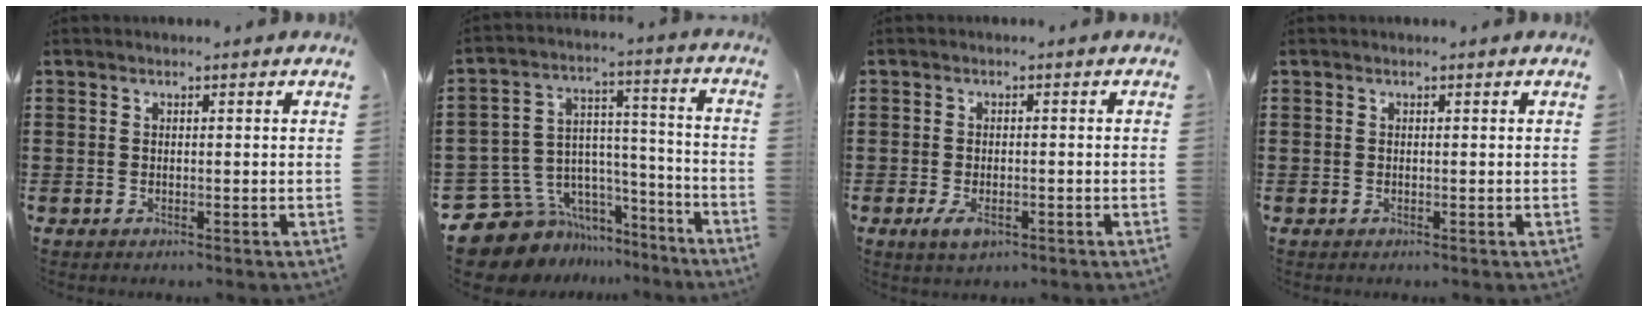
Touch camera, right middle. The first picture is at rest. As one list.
[{"total": 9.6, "force": [-7.6, 5.8, 1.4], "torque": [-0.052, 0.005, -0.137]}, {"total": 2.5, "force": [-1.1, 1.1, 1.9], "torque": [-0.048, -0.006, -0.024]}, {"total": 0.0}]